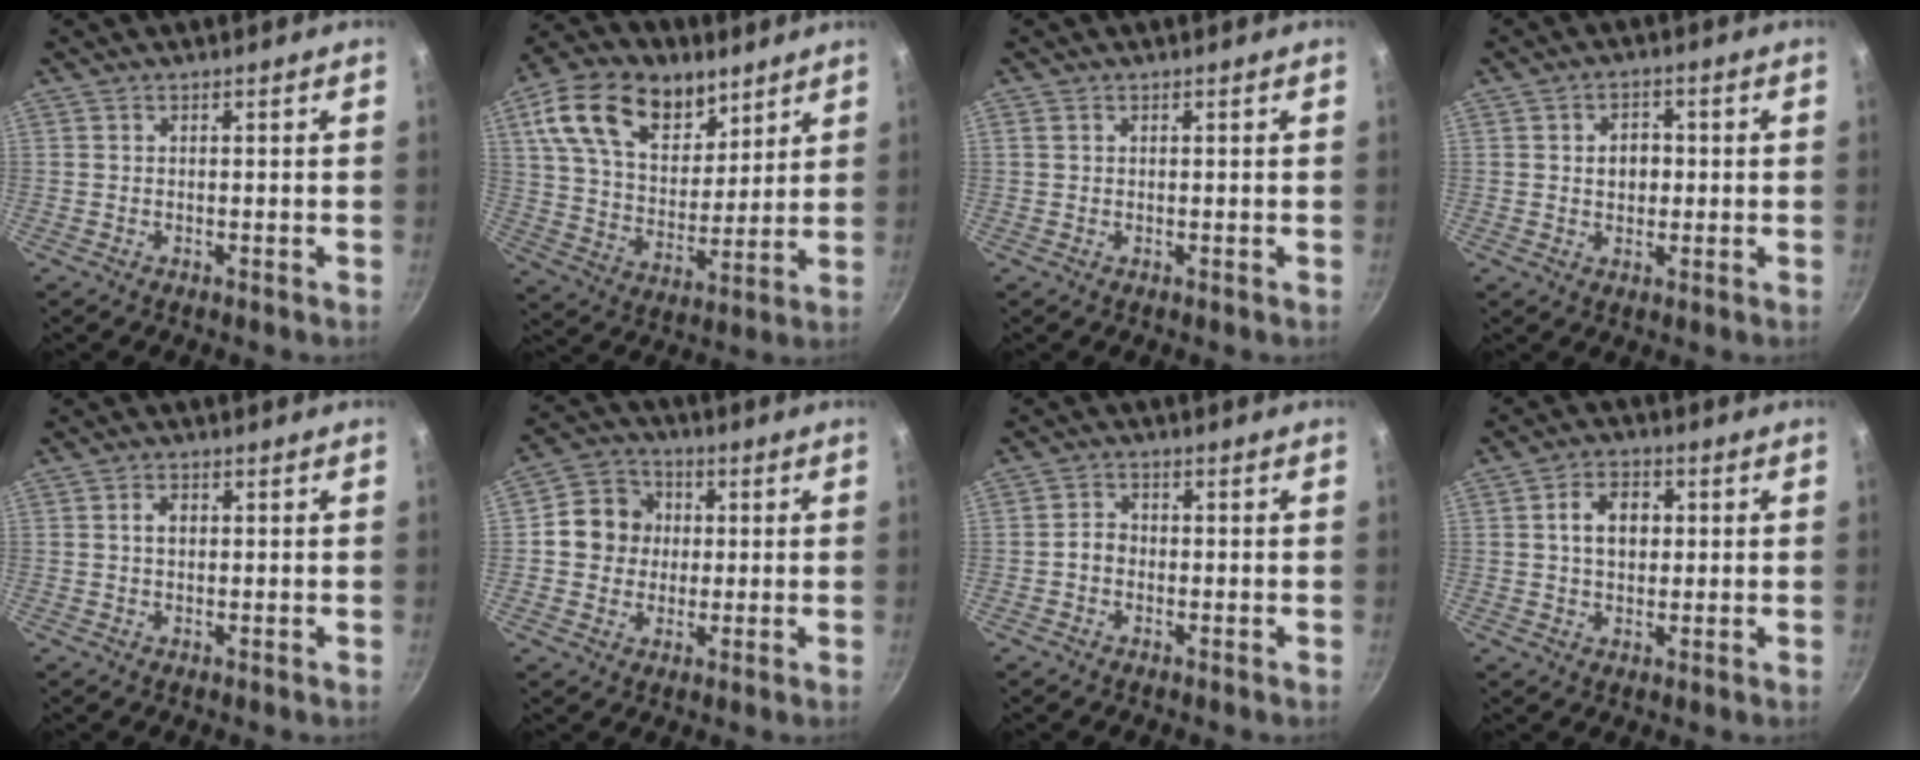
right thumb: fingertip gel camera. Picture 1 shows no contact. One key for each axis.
{"total": 20.5, "fx": 10.6, "fy": 12.9, "fz": 11.9, "tx": -0.181, "ty": -0.039, "tz": 0.182}
{"total": 0.8, "fx": 0.4, "fy": 0.7, "fz": 0.3, "tx": -0.006, "ty": 0.002, "tz": 0.005}
{"total": 4.7, "fx": 0.3, "fy": 3.7, "fz": 2.9, "tx": -0.023, "ty": 0.006, "tz": 0.003}
{"total": 2.2, "fx": 0.3, "fy": 1.5, "fz": 1.5, "tx": -0.019, "ty": 0.004, "tz": 0.005}
{"total": 9.6, "fx": 0.8, "fy": 8.8, "fz": 3.7, "tx": -0.027, "ty": 0.014, "tz": -0.001}
{"total": 2.8, "fx": -0.7, "fy": 2.3, "fz": 1.4, "tx": -0.010, "ty": 0.015, "tz": -0.016}
{"total": 7.1, "fx": 1.1, "fy": 5.1, "fz": 4.8, "tx": -0.056, "ty": 0.010, "tz": 0.013}